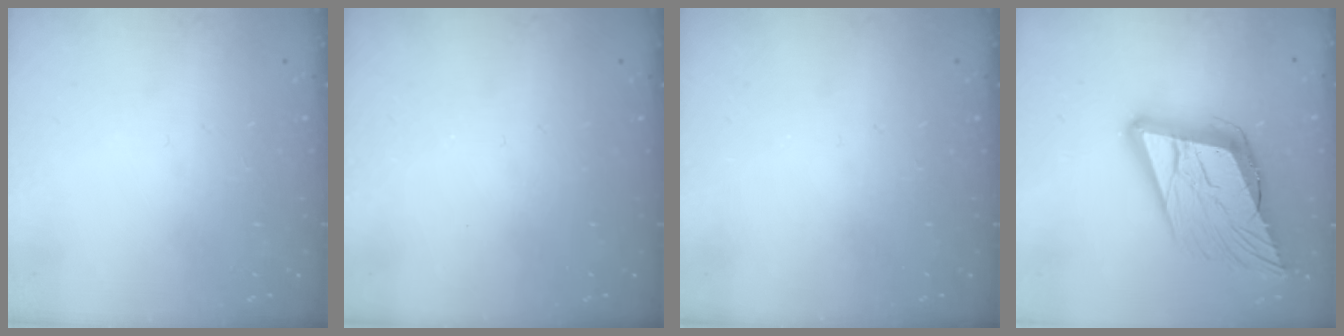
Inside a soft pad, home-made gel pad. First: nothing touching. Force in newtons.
{"total": 0.0}
{"total": 0.0}
{"total": 23.3, "press": 22.8, "slide": 5.1}